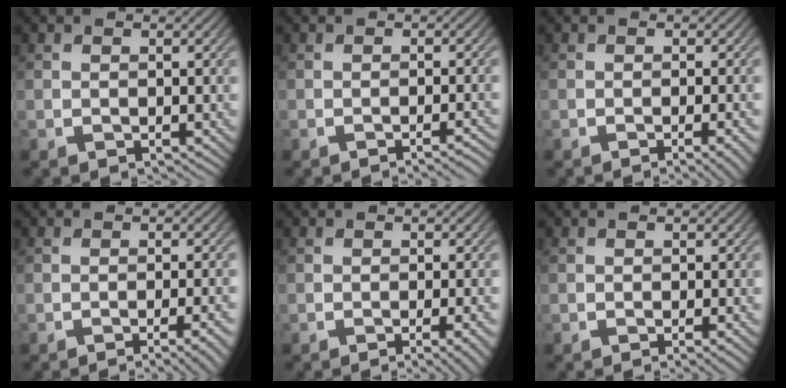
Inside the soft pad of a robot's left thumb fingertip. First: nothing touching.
{"total": 2.2, "force": [-1.4, 0.3, 1.7], "torque": [-0.013, 0.006, -0.027]}
{"total": 3.4, "force": [-1.4, 0.6, 3.0], "torque": [-0.033, 0.005, -0.024]}
{"total": 4.7, "force": [-2.3, 0.9, 4.0], "torque": [-0.046, 0.008, -0.034]}
{"total": 3.8, "force": [-1.6, 0.8, 3.4], "torque": [-0.037, 0.006, -0.025]}
{"total": 1.8, "force": [-0.7, 0.3, 1.6], "torque": [-0.017, 0.001, -0.016]}